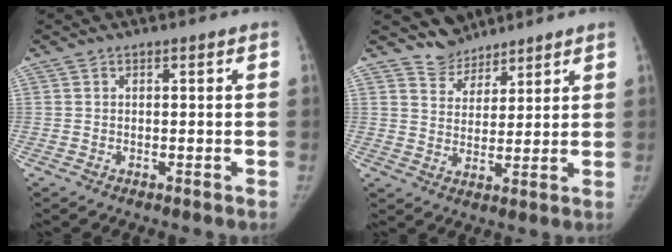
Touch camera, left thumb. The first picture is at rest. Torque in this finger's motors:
{"motor_torque": [0.53, -0.43, 0.06, -0.41, 0.03]}